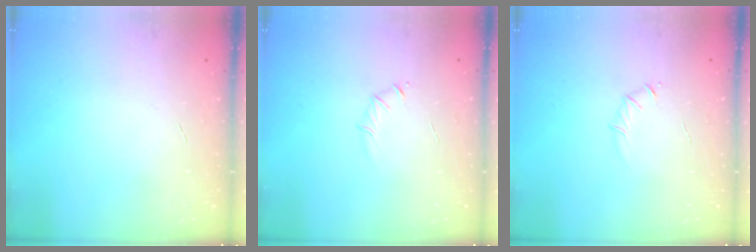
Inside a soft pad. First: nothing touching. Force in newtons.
{"total": 2.7, "press": 2.6, "slide": 0.8}
{"total": 2.7, "press": 2.6, "slide": 0.8}